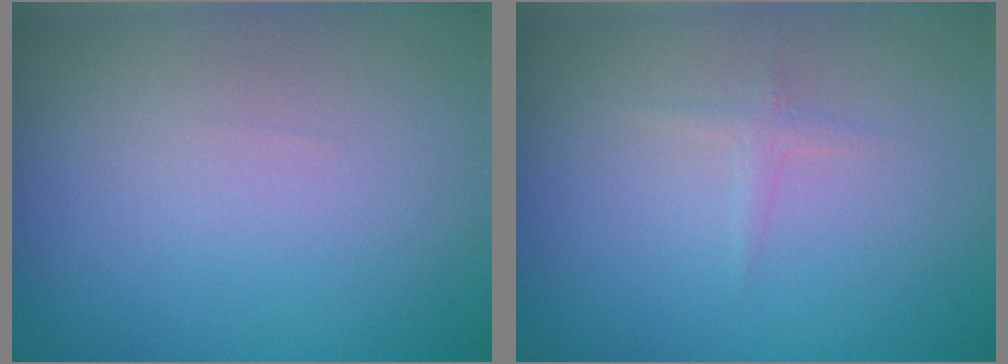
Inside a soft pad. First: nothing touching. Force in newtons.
{"total": 0.8, "press": 0.8, "slide": 0.0}